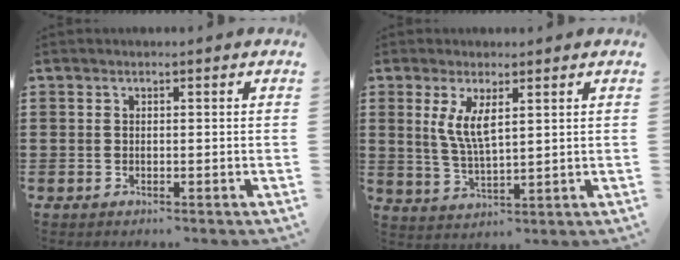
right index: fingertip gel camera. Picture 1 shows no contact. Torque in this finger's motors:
{"motor_torque": [1.10, 0.29, 0.39, 0.18]}